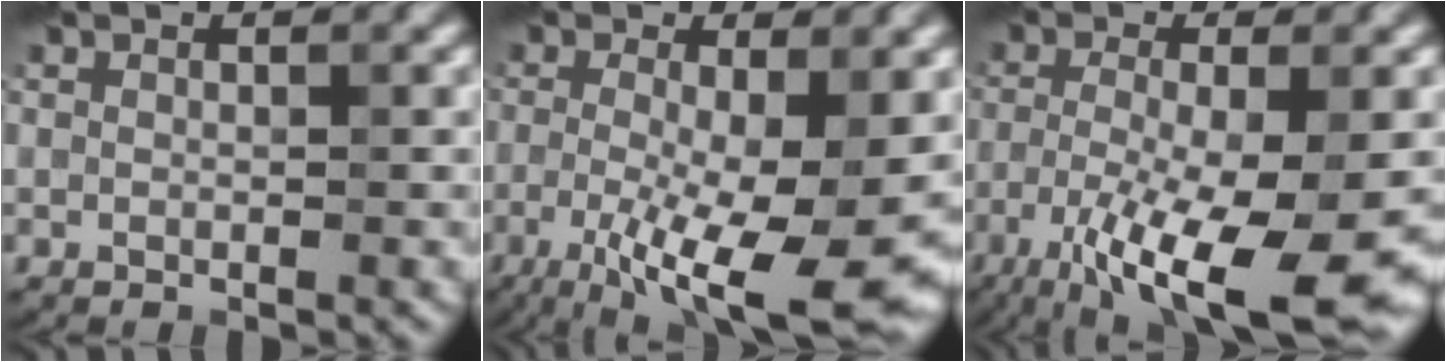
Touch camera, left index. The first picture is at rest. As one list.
[{"total": 12.2, "force": [-3.1, 3.2, 11.4], "torque": [-0.177, -0.020, -0.044]}, {"total": 11.6, "force": [-5.6, 2.6, 9.8], "torque": [-0.184, -0.028, -0.095]}]